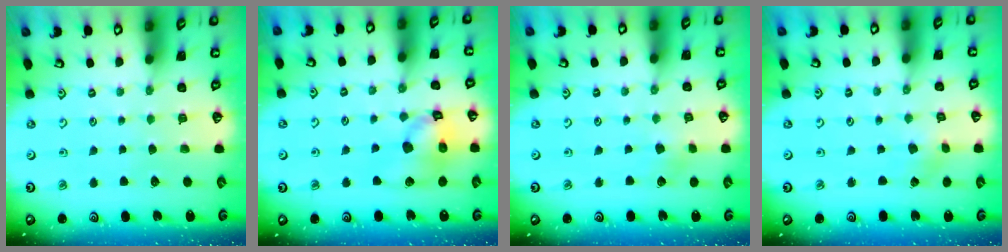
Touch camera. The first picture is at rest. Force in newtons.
{"total": 13.3, "press": 13.1, "slide": 1.9}
{"total": 2.4, "press": 2.3, "slide": 0.4}
{"total": 1.3, "press": 1.3, "slide": 0.2}